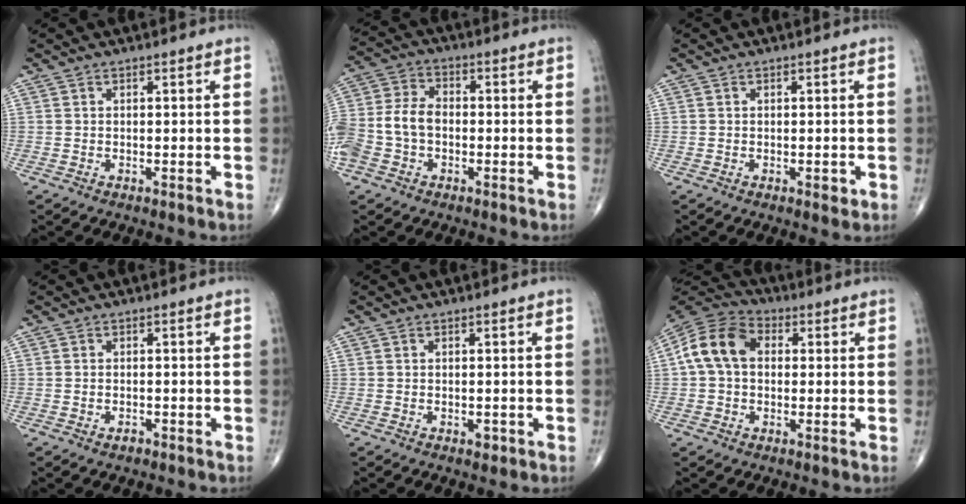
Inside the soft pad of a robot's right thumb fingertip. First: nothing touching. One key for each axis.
{"total": 10.9, "fx": -2.3, "fy": 7.7, "fz": 7.4, "tx": -0.160, "ty": 0.031, "tz": -0.052}
{"total": 1.4, "fx": -0.4, "fy": 0.7, "fz": 1.1, "tx": -0.012, "ty": -0.002, "tz": -0.004}
{"total": 1.1, "fx": -0.7, "fy": 0.7, "fz": 0.6, "tx": -0.012, "ty": 0.004, "tz": -0.010}
{"total": 1.2, "fx": -0.5, "fy": 0.7, "fz": 0.8, "tx": -0.010, "ty": -0.001, "tz": -0.006}
{"total": 11.2, "fx": 1.3, "fy": 8.2, "fz": 7.6, "tx": -0.140, "ty": 0.032, "tz": 0.012}